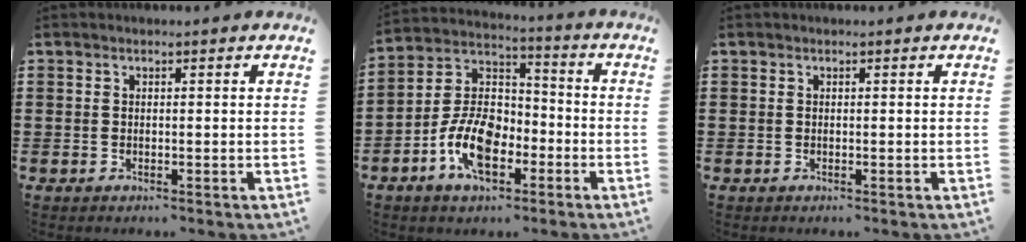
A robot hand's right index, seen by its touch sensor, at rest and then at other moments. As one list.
[{"total": 10.7, "force": [-4.6, 6.1, 7.4], "torque": [-0.175, 0.005, -0.090]}, {"total": 0.0}]